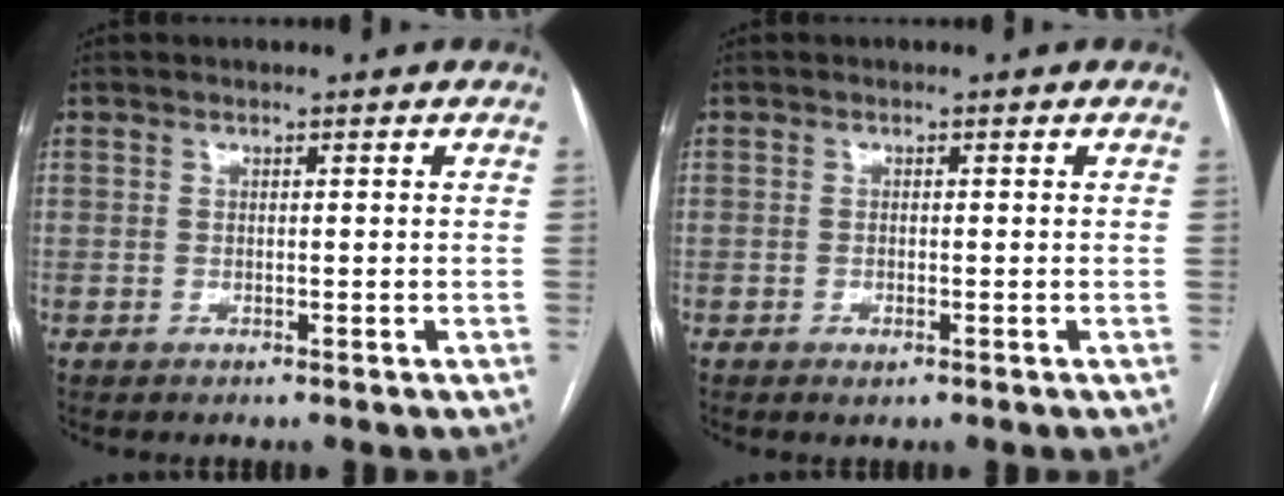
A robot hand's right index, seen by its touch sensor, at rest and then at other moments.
{"total": 1.0, "force": [-0.6, 0.4, 0.8], "torque": [-0.012, -0.002, -0.005]}